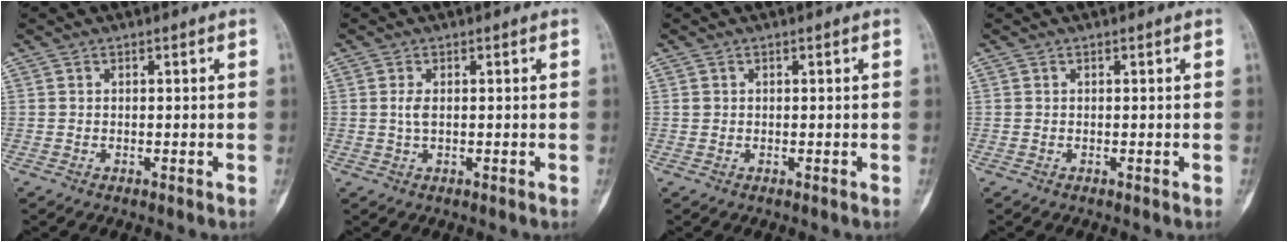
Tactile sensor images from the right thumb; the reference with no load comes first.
{"total": 1.8, "force": [0.2, 0.8, 1.6], "torque": [-0.038, 0.000, 0.009]}
{"total": 0.6, "force": [0.1, 0.5, 0.2], "torque": [0.001, 0.002, 0.003]}
{"total": 0.0}